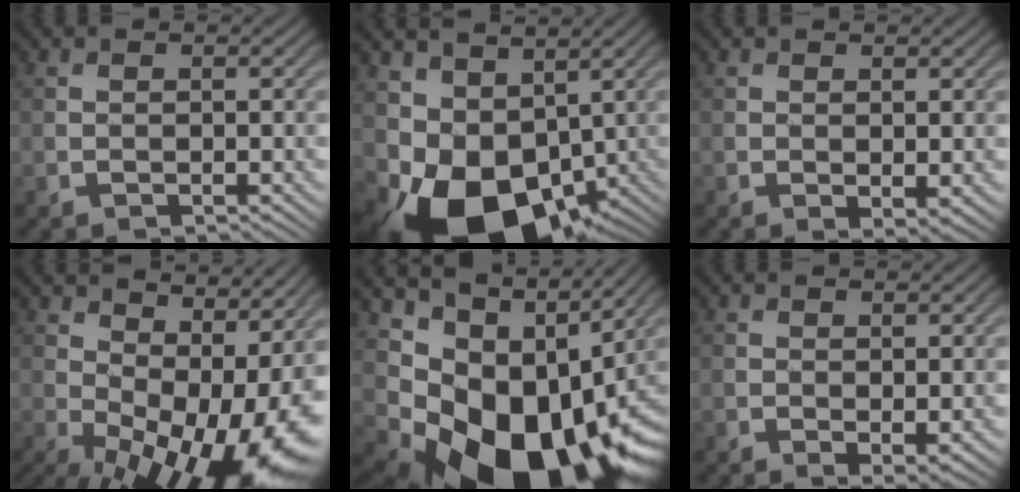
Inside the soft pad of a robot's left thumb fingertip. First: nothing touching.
{"total": 12.4, "force": [-1.8, 8.7, 8.7], "torque": [-0.165, -0.034, -0.018]}
{"total": 1.3, "force": [0.1, 0.5, 1.2], "torque": [-0.021, -0.007, 0.010]}
{"total": 14.9, "force": [1.2, 7.1, 13.1], "torque": [-0.189, 0.000, 0.038]}
{"total": 15.8, "force": [-0.2, 11.2, 11.2], "torque": [-0.188, -0.032, 0.030]}
{"total": 1.6, "force": [0.0, 0.6, 1.5], "torque": [-0.024, -0.009, 0.007]}